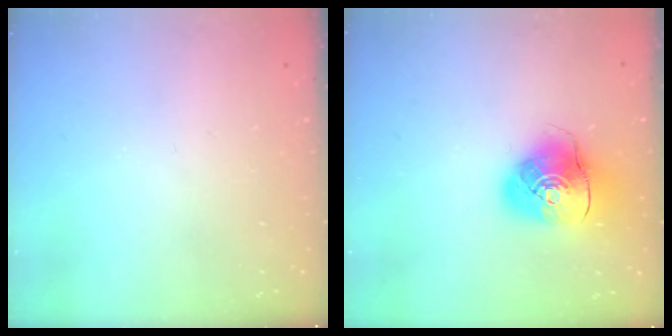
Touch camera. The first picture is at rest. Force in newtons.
{"total": 10.9, "press": 10.7, "slide": 1.8}